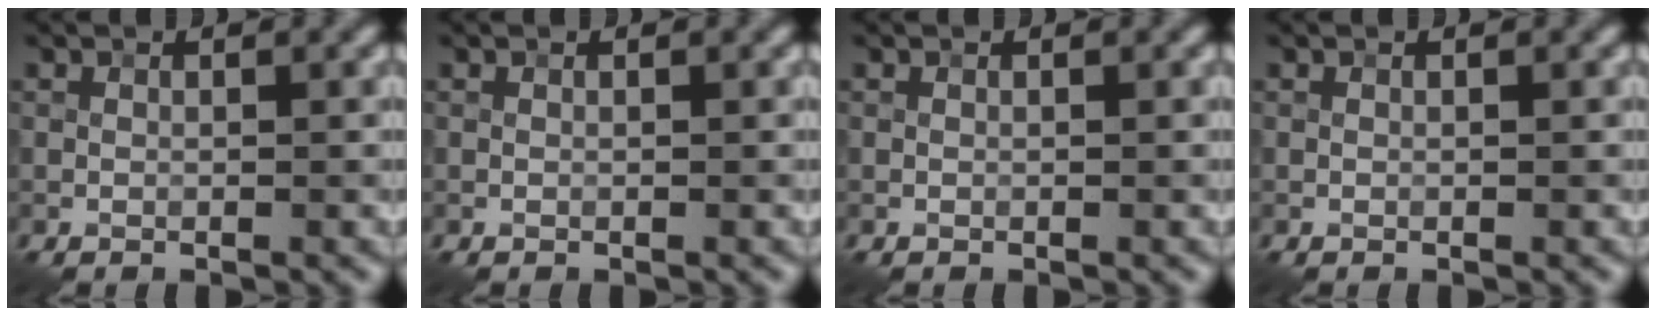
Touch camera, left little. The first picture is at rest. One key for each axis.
{"total": 0.0}
{"total": 0.0}
{"total": 0.0}